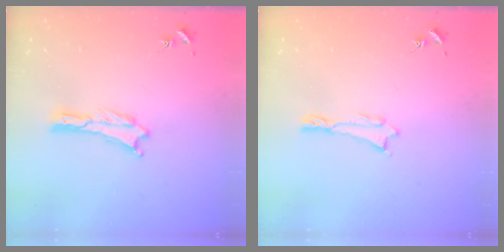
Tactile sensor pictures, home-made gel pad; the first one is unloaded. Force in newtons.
{"total": 0.0}